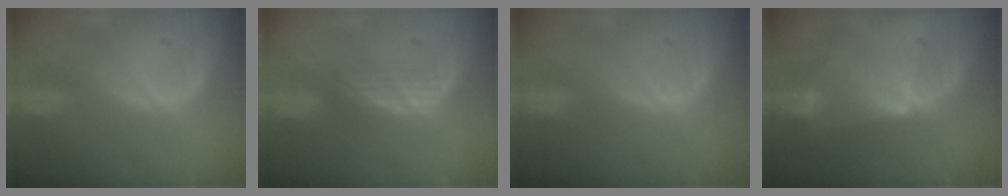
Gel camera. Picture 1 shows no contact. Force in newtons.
{"total": 2.9, "press": 2.6, "slide": 1.4}
{"total": 0.0}
{"total": 6.5, "press": 6.1, "slide": 2.4}